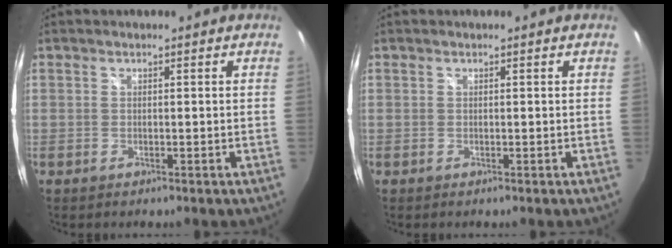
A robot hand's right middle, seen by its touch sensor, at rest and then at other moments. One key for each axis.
{"total": 0.0}